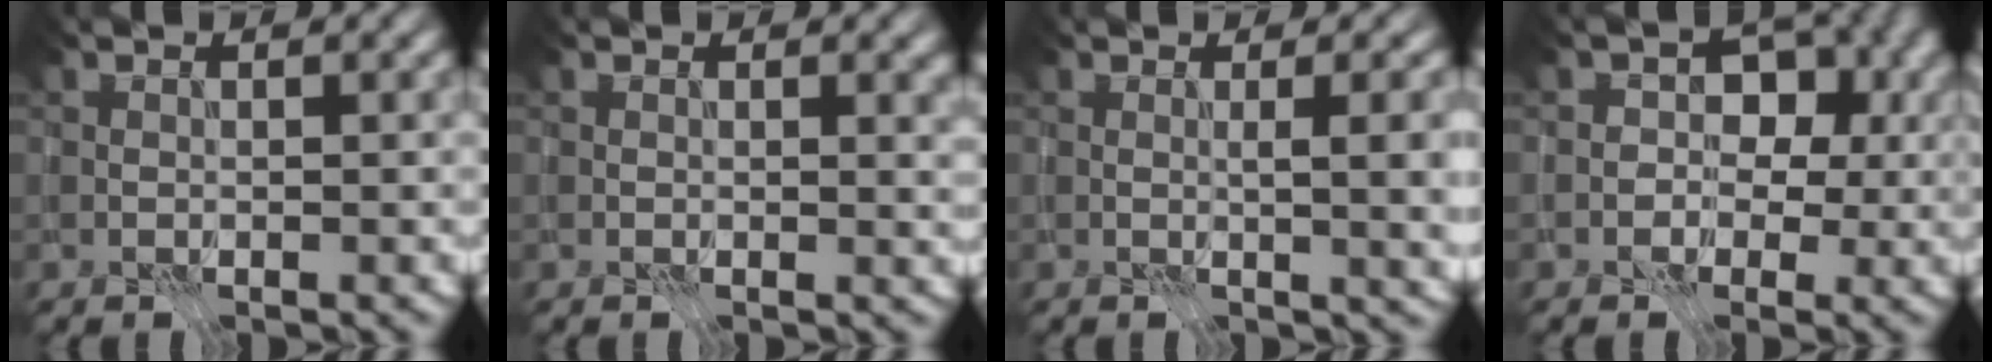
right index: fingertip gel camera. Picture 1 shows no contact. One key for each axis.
{"total": 1.1, "fx": 0.5, "fy": 0.2, "fz": 1.0, "tx": -0.011, "ty": 0.000, "tz": 0.006}
{"total": 4.4, "fx": 0.1, "fy": 1.2, "fz": 4.3, "tx": -0.054, "ty": 0.006, "tz": 0.002}
{"total": 6.5, "fx": 0.5, "fy": 5.1, "fz": 4.0, "tx": -0.001, "ty": 0.023, "tz": -0.021}